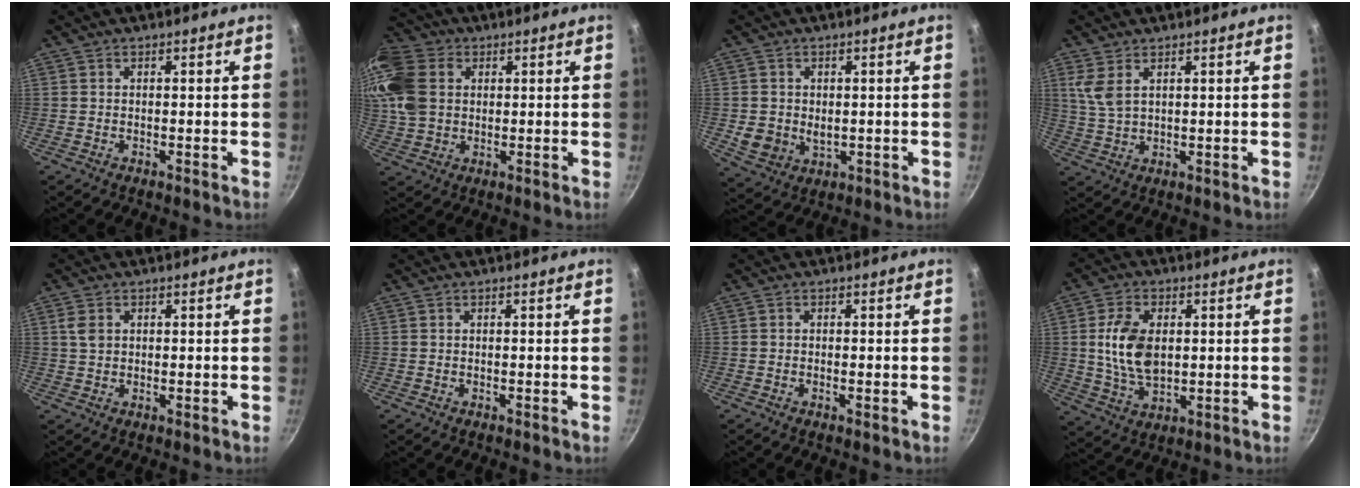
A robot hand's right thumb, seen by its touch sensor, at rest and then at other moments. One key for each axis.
{"total": 14.5, "fx": 3.5, "fy": 11.0, "fz": 8.8, "tx": -0.178, "ty": 0.009, "tz": 0.061}
{"total": 6.5, "fx": -0.1, "fy": 5.3, "fz": 3.8, "tx": -0.063, "ty": -0.011, "tz": 0.011}
{"total": 5.1, "fx": 2.4, "fy": 2.6, "fz": 3.6, "tx": -0.073, "ty": -0.010, "tz": 0.053}
{"total": 2.8, "fx": 0.9, "fy": 2.0, "fz": 1.7, "tx": -0.033, "ty": 0.001, "tz": 0.016}
{"total": 0.0}
{"total": 1.0, "fx": -0.3, "fy": 0.3, "fz": 0.9, "tx": -0.017, "ty": 0.001, "tz": -0.006}
{"total": 11.0, "fx": 1.5, "fy": 6.8, "fz": 8.6, "tx": -0.152, "ty": -0.010, "tz": 0.031}